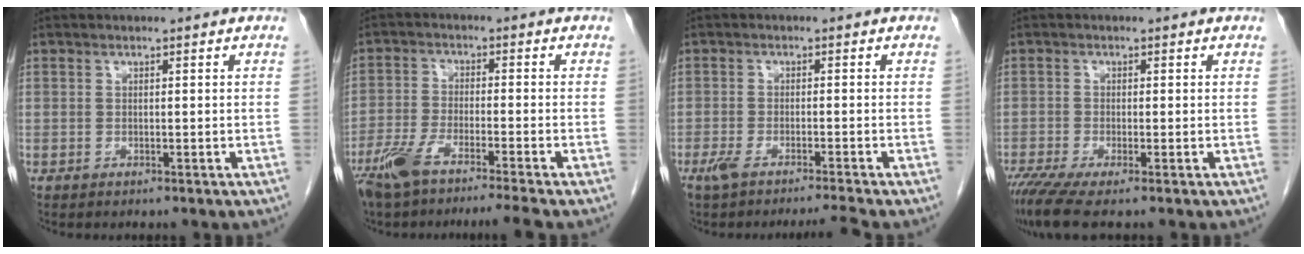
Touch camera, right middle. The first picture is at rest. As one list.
[{"total": 9.5, "force": [-7.4, -0.5, 6.0], "torque": [-0.105, -0.021, -0.127]}, {"total": 4.8, "force": [-4.0, -1.0, 2.5], "torque": [-0.044, -0.008, -0.070]}, {"total": 4.8, "force": [-3.4, 0.3, 3.4], "torque": [-0.060, -0.013, -0.064]}]